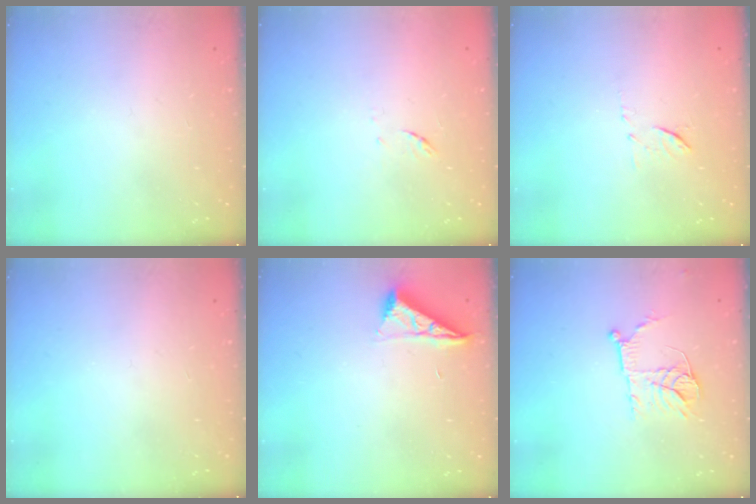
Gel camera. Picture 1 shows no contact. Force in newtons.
{"total": 4.8, "press": 4.6, "slide": 1.3}
{"total": 6.0, "press": 6.0, "slide": 0.6}
{"total": 0.0}
{"total": 7.1, "press": 7.1, "slide": 0.5}
{"total": 11.2, "press": 11.1, "slide": 0.7}